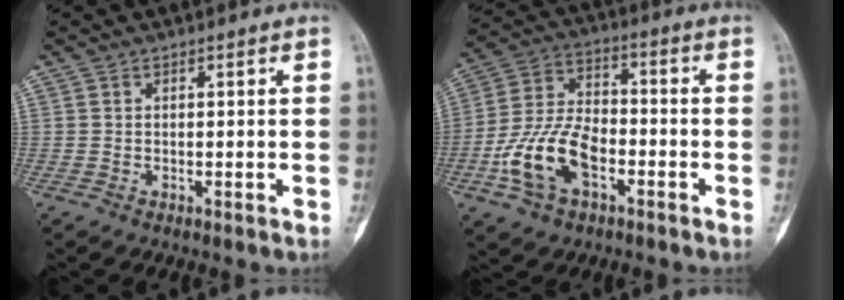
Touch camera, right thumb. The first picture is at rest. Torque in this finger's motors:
{"motor_torque": [1.34, 1.06, 0.61, -0.68, 0.38]}